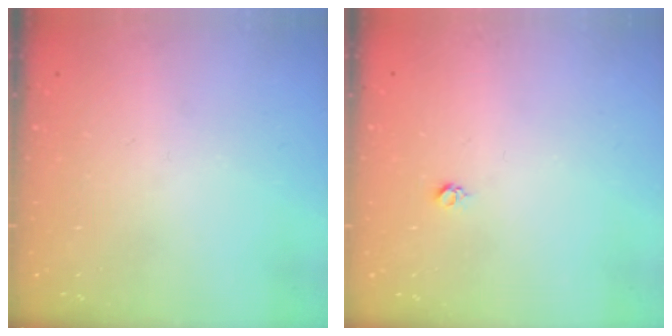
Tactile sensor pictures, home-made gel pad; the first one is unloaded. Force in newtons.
{"total": 3.0, "press": 2.9, "slide": 0.4}